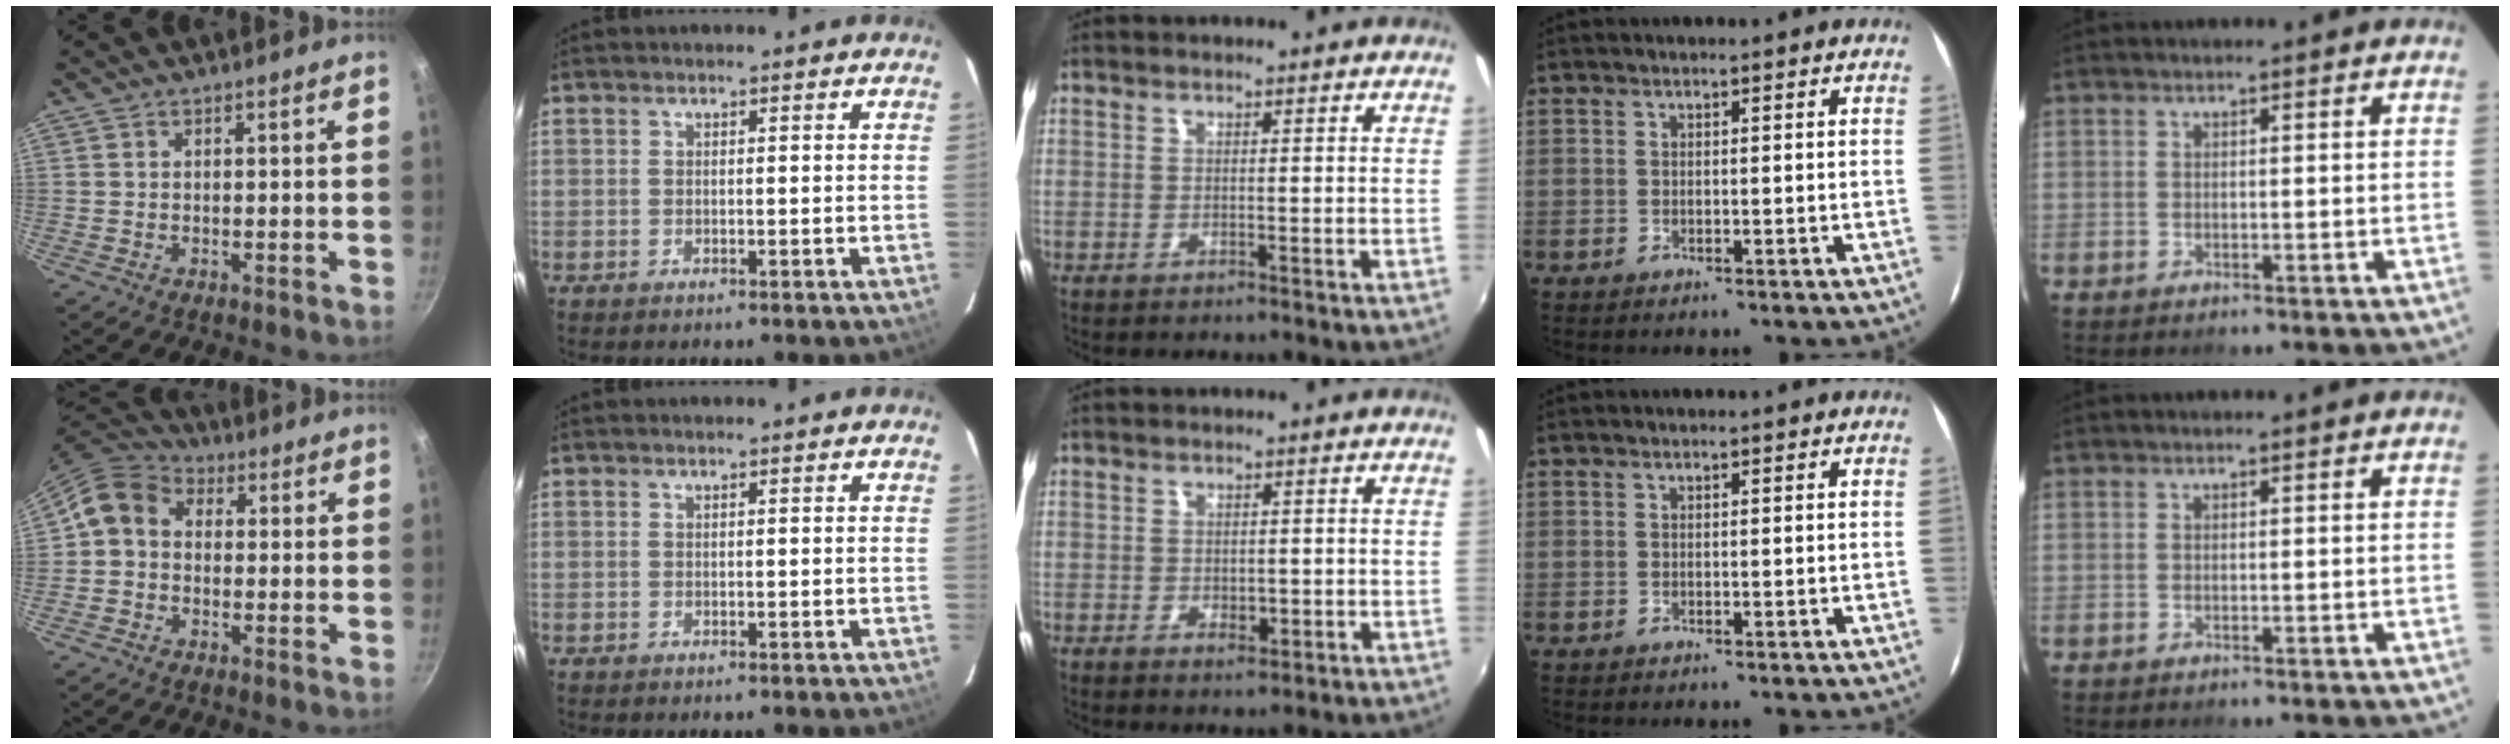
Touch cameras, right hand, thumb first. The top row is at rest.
{"thumb": {"total": 8.3, "force": [0.4, 6.8, 4.7], "torque": [-0.072, 0.025, -0.017]}, "middle": {"total": 2.4, "force": [-0.6, 1.6, 1.7], "torque": [-0.027, -0.004, -0.008]}}